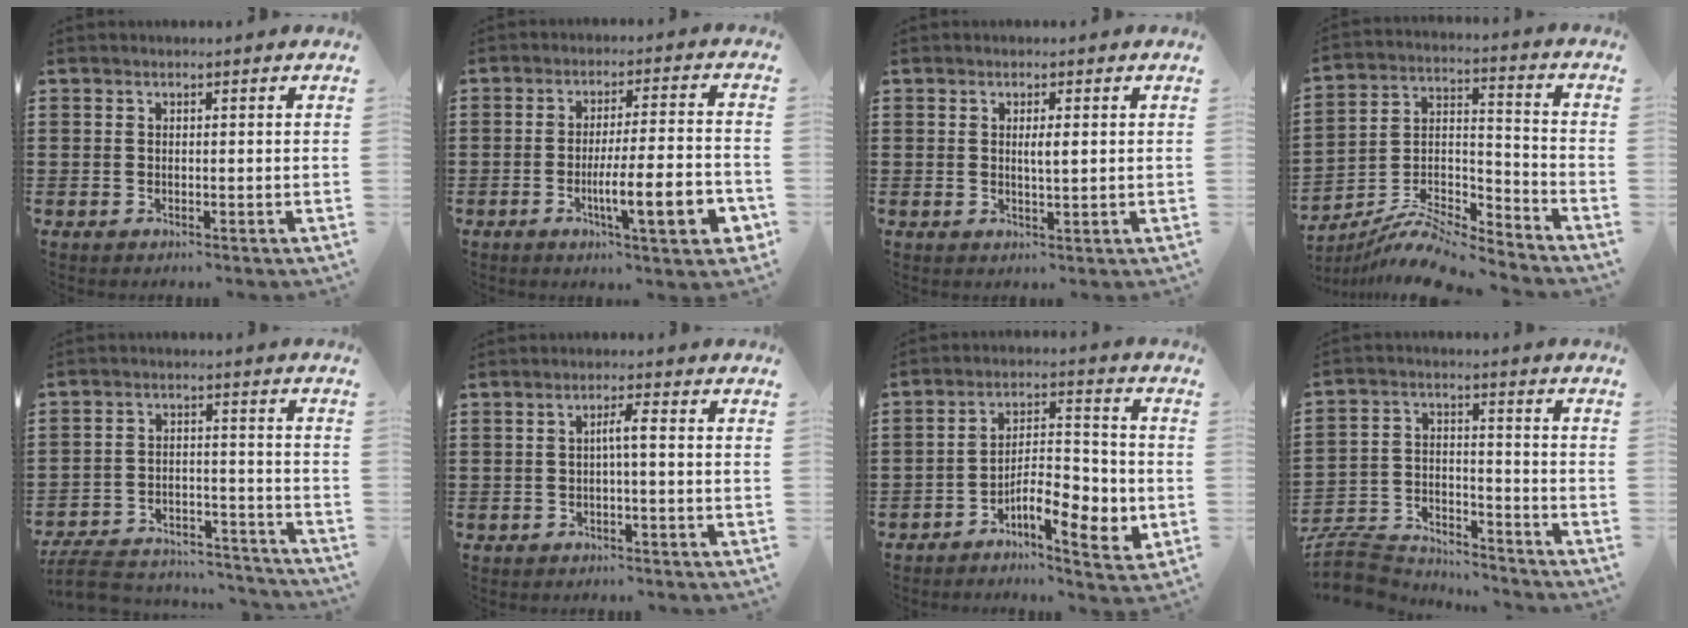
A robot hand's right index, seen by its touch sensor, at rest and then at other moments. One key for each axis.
{"total": 10.6, "fx": -3.5, "fy": 2.0, "fz": 9.8, "tx": -0.159, "ty": -0.008, "tz": -0.059}
{"total": 1.9, "fx": 0.4, "fy": 0.3, "fz": 1.8, "tx": -0.036, "ty": 0.002, "tz": 0.004}
{"total": 10.0, "fx": -9.3, "fy": 1.8, "fz": 3.1, "tx": -0.058, "ty": 0.020, "tz": -0.186}
{"total": 8.2, "fx": -7.7, "fy": 1.8, "fz": 2.2, "tx": -0.043, "ty": 0.019, "tz": -0.151}
{"total": 2.6, "fx": -0.3, "fy": 0.0, "fz": 2.6, "tx": -0.049, "ty": 0.001, "tz": -0.008}
{"total": 8.7, "fx": -4.2, "fy": 2.8, "fz": 7.1, "tx": -0.123, "ty": 0.007, "tz": -0.072}
{"total": 7.2, "fx": -6.9, "fy": 1.7, "fz": 0.9, "tx": -0.035, "ty": 0.009, "tz": -0.142}